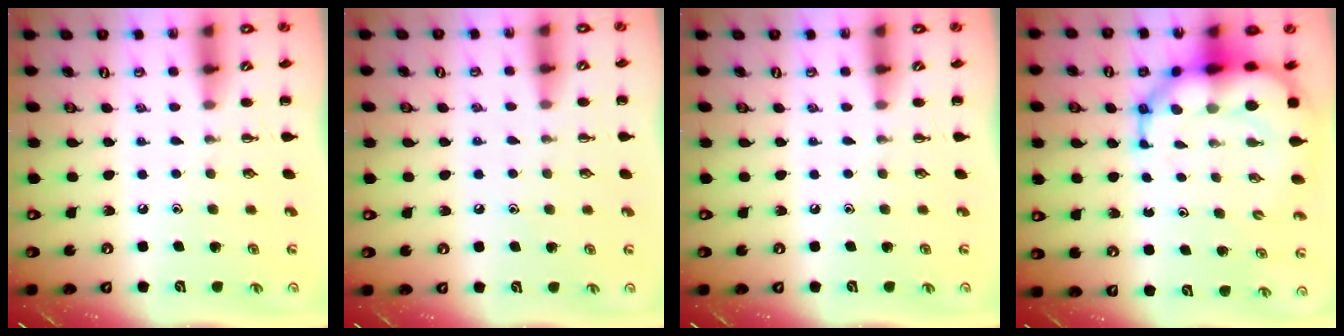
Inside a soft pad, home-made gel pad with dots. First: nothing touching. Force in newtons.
{"total": 4.7, "press": 4.4, "slide": 1.6}
{"total": 0.0}
{"total": 12.2, "press": 11.7, "slide": 3.4}